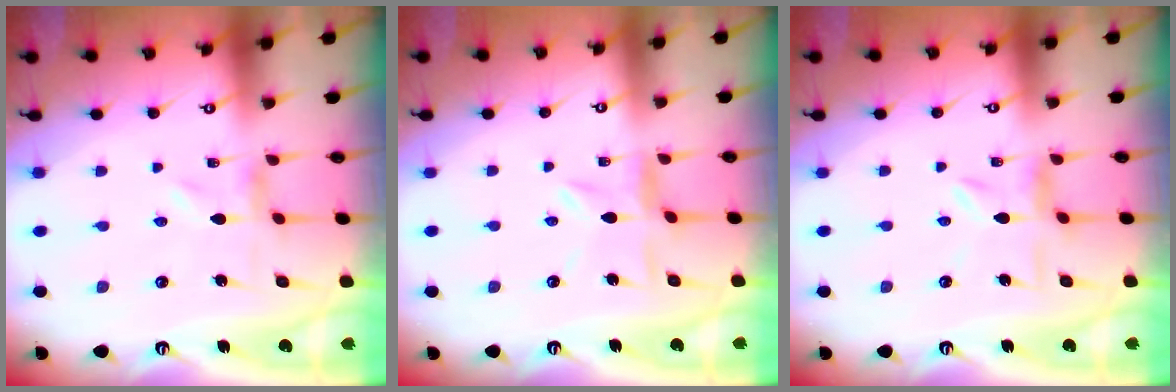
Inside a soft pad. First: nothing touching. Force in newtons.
{"total": 4.6, "press": 4.6, "slide": 0.5}
{"total": 4.5, "press": 4.5, "slide": 0.5}